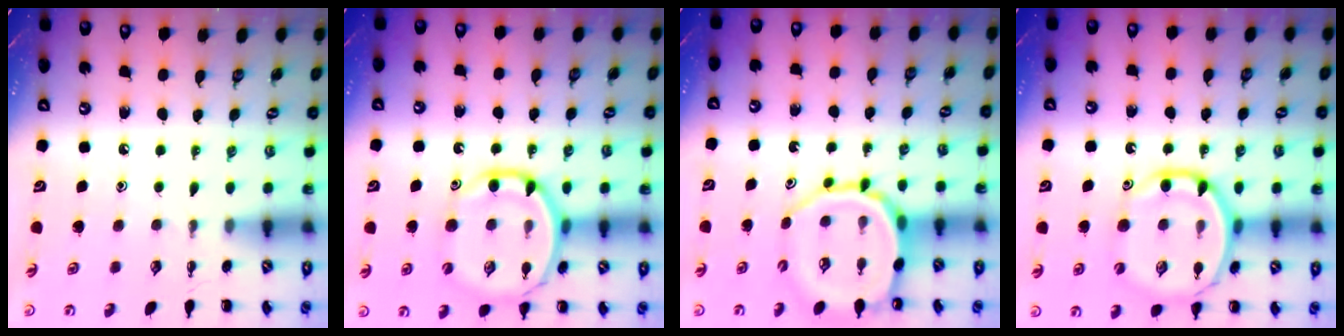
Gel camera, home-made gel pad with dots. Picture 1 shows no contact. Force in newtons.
{"total": 14.7, "press": 14.2, "slide": 3.5}
{"total": 10.4, "press": 10.0, "slide": 3.0}
{"total": 14.7, "press": 14.2, "slide": 3.5}